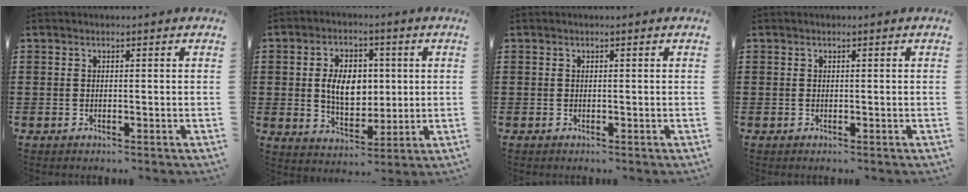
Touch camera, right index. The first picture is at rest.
{"total": 7.6, "force": [0.8, 4.8, 5.9], "torque": [-0.113, 0.009, 0.009]}
{"total": 0.0}
{"total": 0.0}